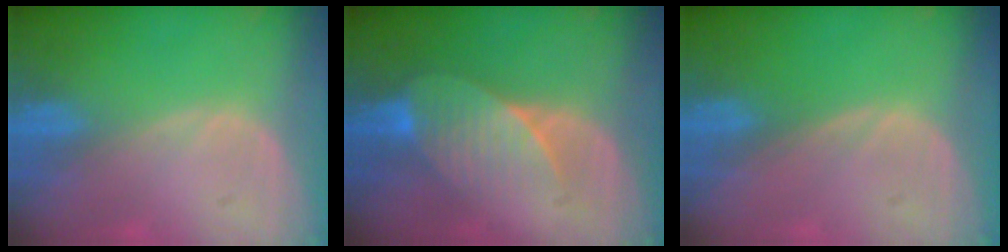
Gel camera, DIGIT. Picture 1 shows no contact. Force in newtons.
{"total": 7.5, "press": 6.8, "slide": 3.0}
{"total": 0.0}